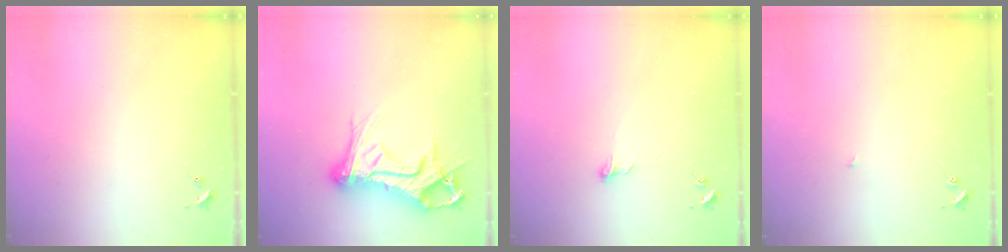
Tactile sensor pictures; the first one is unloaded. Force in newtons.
{"total": 19.0, "press": 18.9, "slide": 1.8}
{"total": 5.3, "press": 5.2, "slide": 0.4}
{"total": 1.6, "press": 1.6, "slide": 0.1}